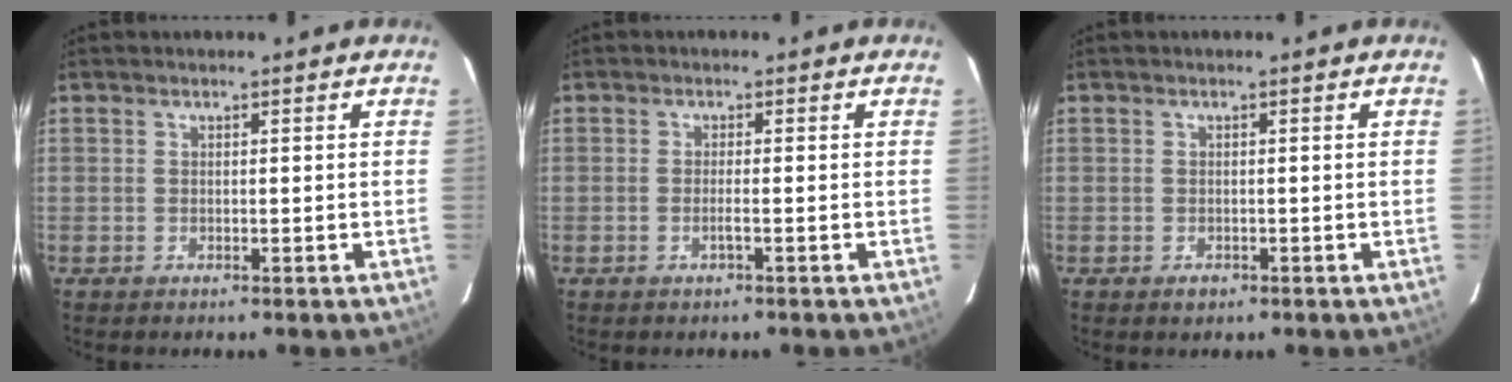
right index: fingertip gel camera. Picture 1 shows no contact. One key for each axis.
{"total": 1.3, "fx": -0.5, "fy": -0.2, "fz": 1.1, "tx": -0.023, "ty": 0.000, "tz": -0.011}
{"total": 1.1, "fx": -0.6, "fy": 0.8, "fz": 0.4, "tx": -0.006, "ty": 0.001, "tz": -0.005}